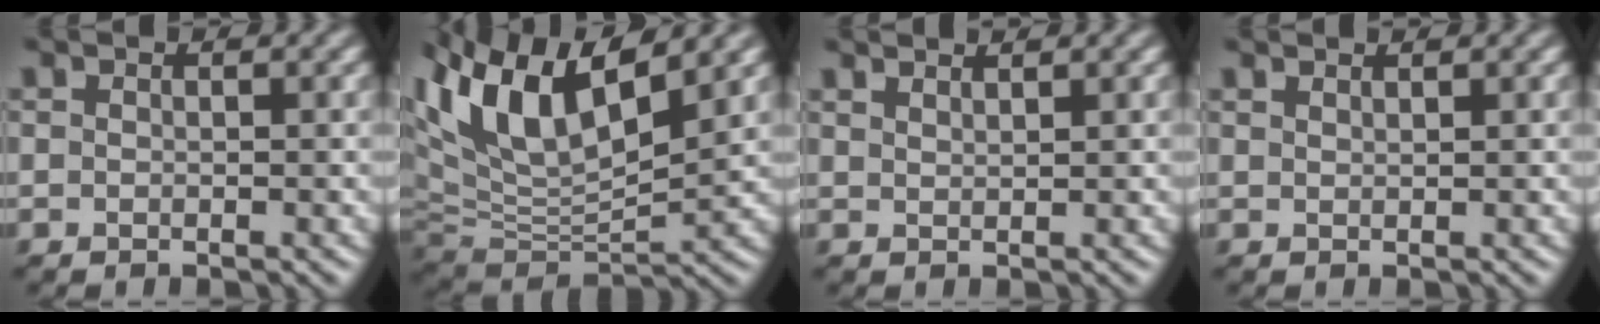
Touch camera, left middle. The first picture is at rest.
{"total": 10.3, "force": [4.9, 3.8, 8.2], "torque": [-0.169, 0.013, 0.091]}
{"total": 2.2, "force": [2.1, 0.2, 0.7], "torque": [-0.015, 0.014, 0.021]}
{"total": 1.6, "force": [1.5, 0.1, 0.4], "torque": [-0.011, 0.007, 0.013]}